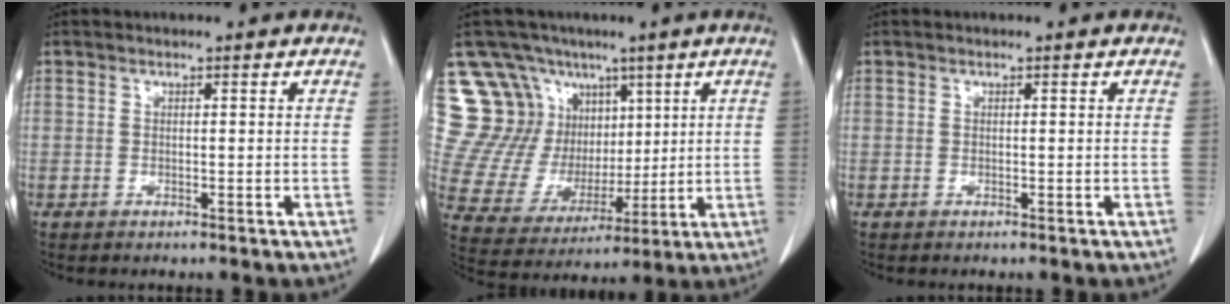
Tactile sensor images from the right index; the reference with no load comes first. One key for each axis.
{"total": 15.3, "fx": 8.5, "fy": 12.1, "fz": 3.8, "tx": -0.083, "ty": 0.061, "tz": 0.176}
{"total": 0.0}